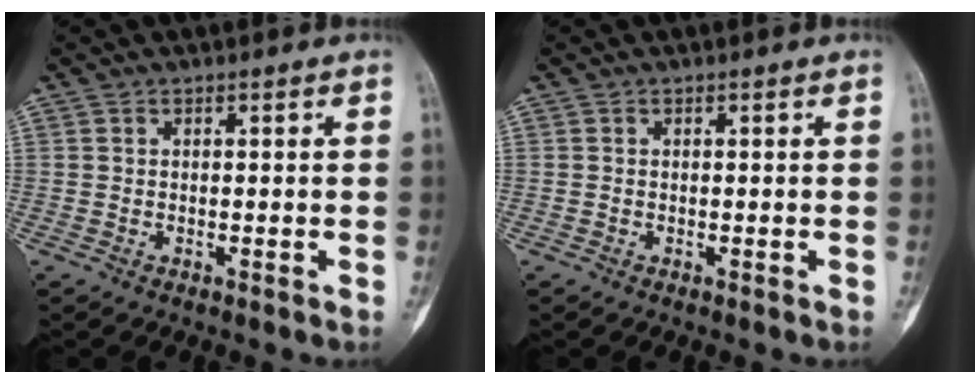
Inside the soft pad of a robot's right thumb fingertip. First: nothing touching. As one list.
[{"total": 0.0}]